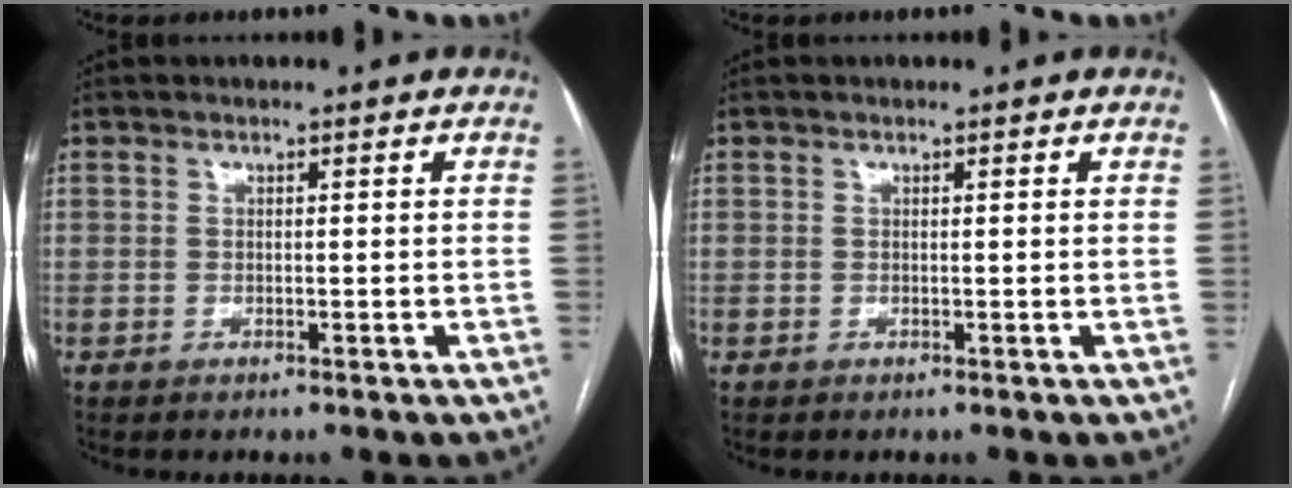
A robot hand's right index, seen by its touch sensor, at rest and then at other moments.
{"total": 0.0}